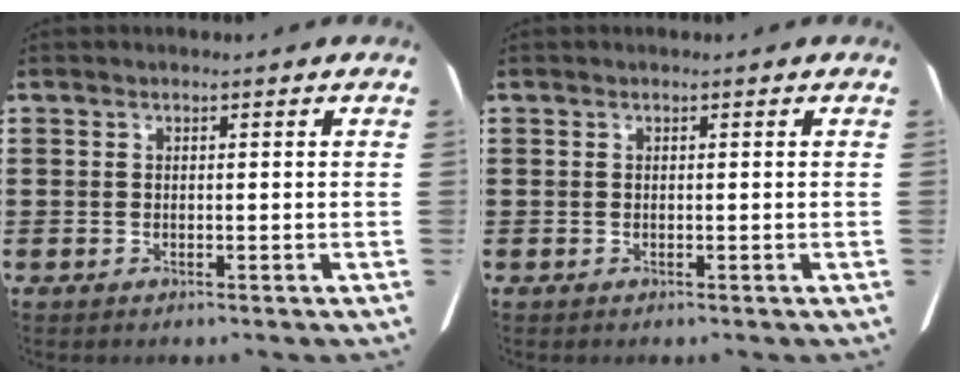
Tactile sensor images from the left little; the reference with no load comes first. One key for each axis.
{"total": 0.0}